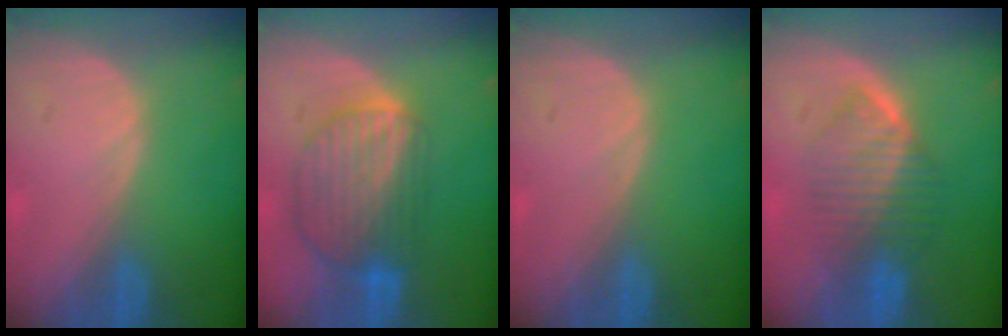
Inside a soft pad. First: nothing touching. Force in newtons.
{"total": 8.7, "press": 7.6, "slide": 4.1}
{"total": 0.0}
{"total": 6.4, "press": 6.3, "slide": 1.0}